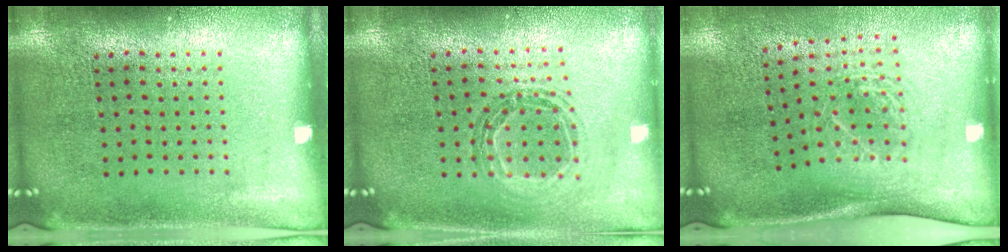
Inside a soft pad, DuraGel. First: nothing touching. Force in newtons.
{"total": 0.8, "press": 0.8, "slide": 0.1}
{"total": 1.8, "press": 1.3, "slide": 1.2}